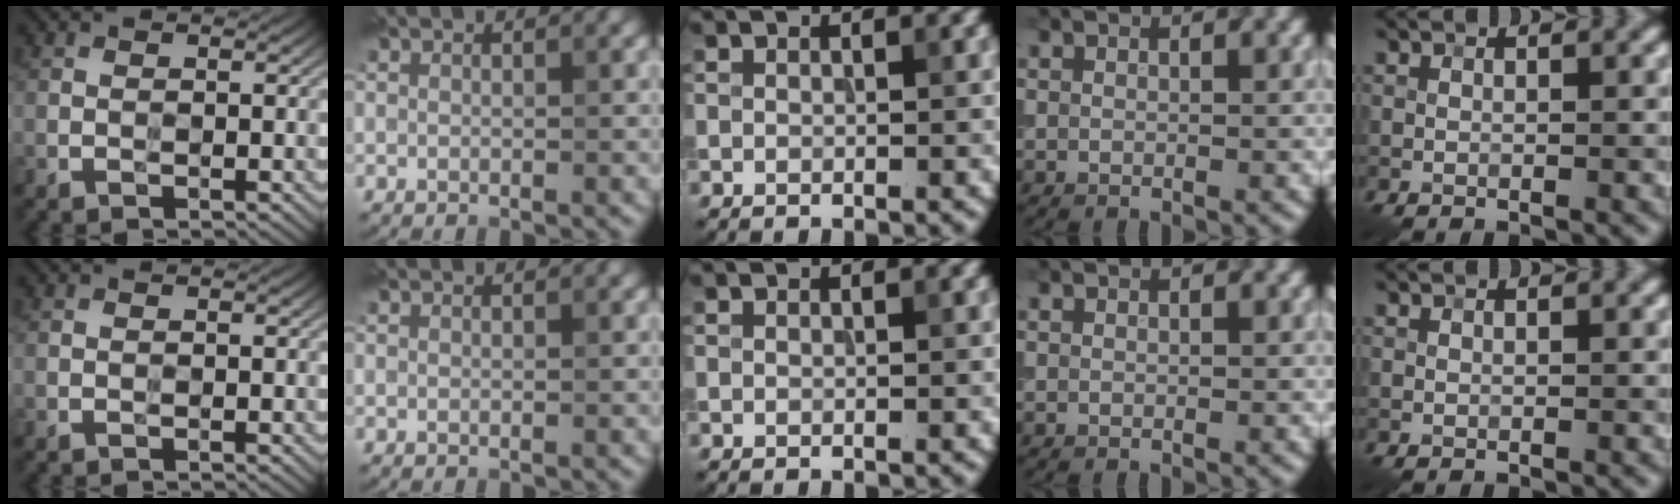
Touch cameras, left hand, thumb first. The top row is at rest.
{}